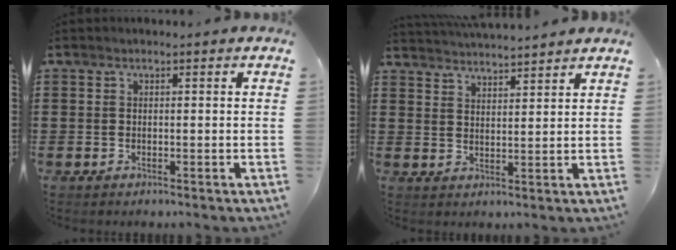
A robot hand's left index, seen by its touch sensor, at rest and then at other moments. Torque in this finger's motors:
{"motor_torque": [2.14, 0.00, 0.37, 0.14]}